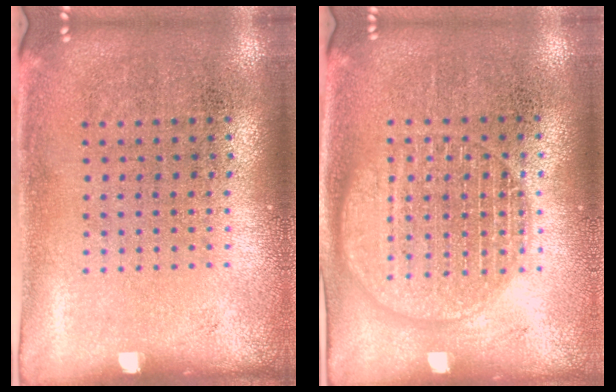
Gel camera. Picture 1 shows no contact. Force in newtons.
{"total": 1.7, "press": 1.7, "slide": 0.1}